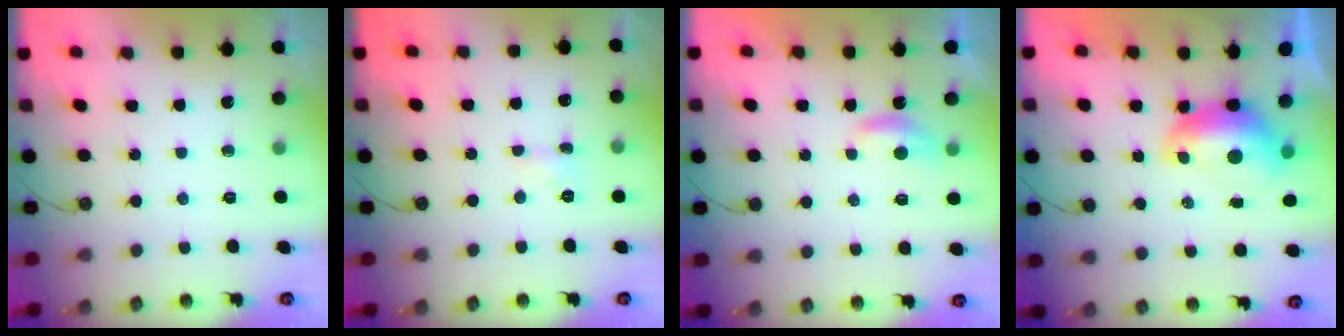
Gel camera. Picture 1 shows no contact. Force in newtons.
{"total": 1.6, "press": 1.6, "slide": 0.4}
{"total": 1.1, "press": 0.8, "slide": 0.7}
{"total": 2.2, "press": 2.1, "slide": 0.7}